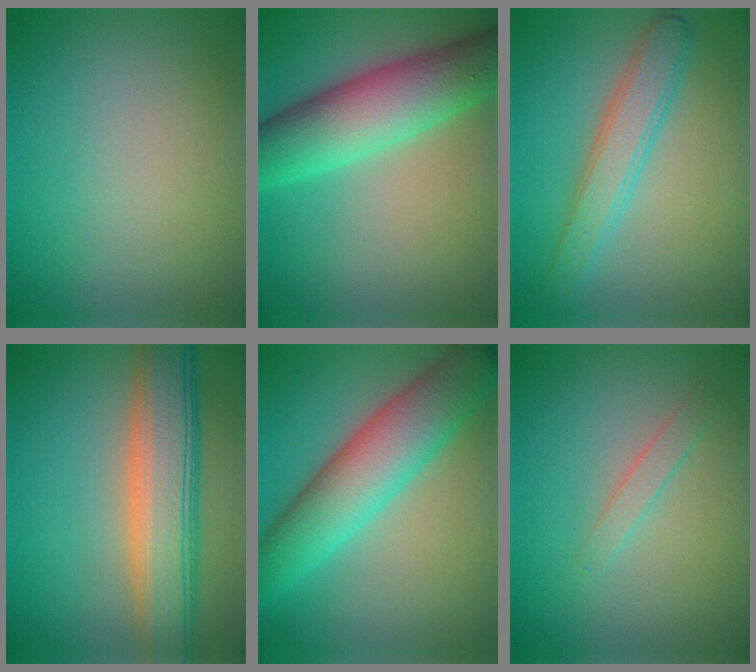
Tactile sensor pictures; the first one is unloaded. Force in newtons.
{"total": 9.4, "press": 9.4, "slide": 0.7}
{"total": 3.7, "press": 3.7, "slide": 0.1}
{"total": 7.9, "press": 7.9, "slide": 0.4}
{"total": 8.3, "press": 8.3, "slide": 0.3}
{"total": 1.4, "press": 1.4, "slide": 0.1}